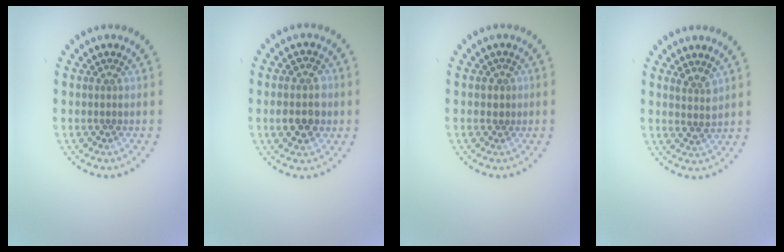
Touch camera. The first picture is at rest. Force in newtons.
{"total": 3.9, "press": 3.8, "slide": 0.3}
{"total": 0.6, "press": 0.4, "slide": 0.4}
{"total": 1.3, "press": 1.2, "slide": 0.6}